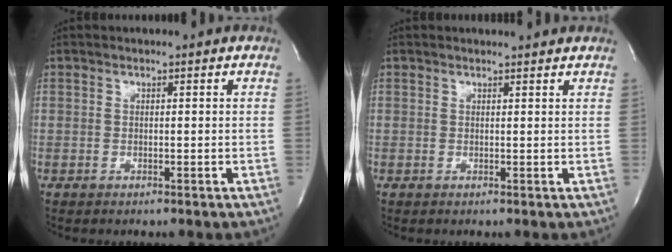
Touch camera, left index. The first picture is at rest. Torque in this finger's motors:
{"motor_torque": [0.19, -0.02, -0.02, -0.01]}